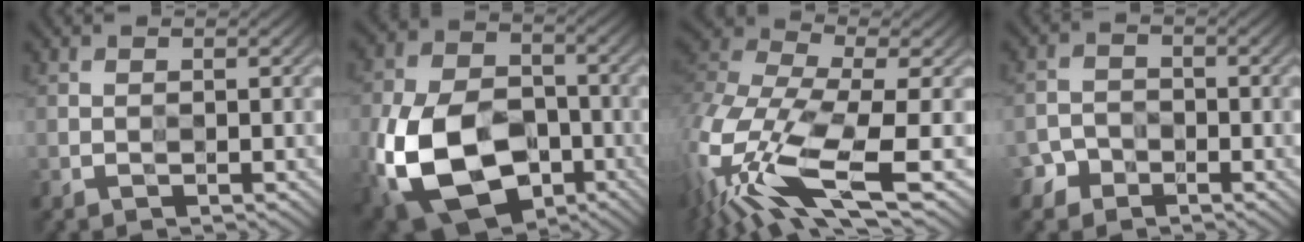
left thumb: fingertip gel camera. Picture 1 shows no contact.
{"total": 15.2, "force": [-5.5, 10.4, 9.6], "torque": [-0.224, -0.039, -0.101]}
{"total": 15.5, "force": [-7.1, 6.6, 12.1], "torque": [-0.315, -0.021, -0.132]}
{"total": 2.9, "force": [-2.2, 1.9, -0.3], "torque": [0.017, -0.002, -0.048]}